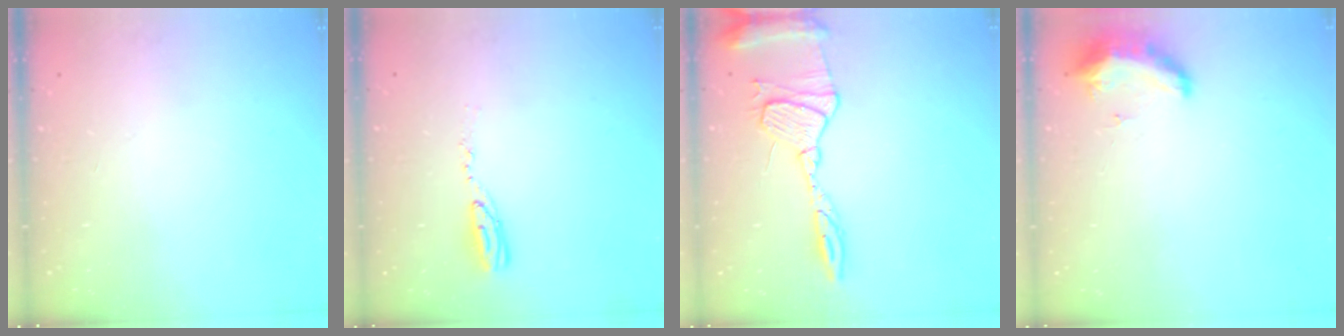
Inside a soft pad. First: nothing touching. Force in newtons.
{"total": 5.1, "press": 5.1, "slide": 0.3}
{"total": 13.4, "press": 13.4, "slide": 1.1}
{"total": 8.7, "press": 8.5, "slide": 1.6}